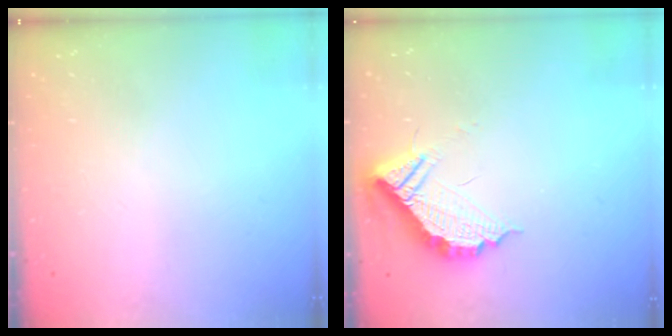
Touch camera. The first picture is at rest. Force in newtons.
{"total": 11.3, "press": 11.2, "slide": 0.4}